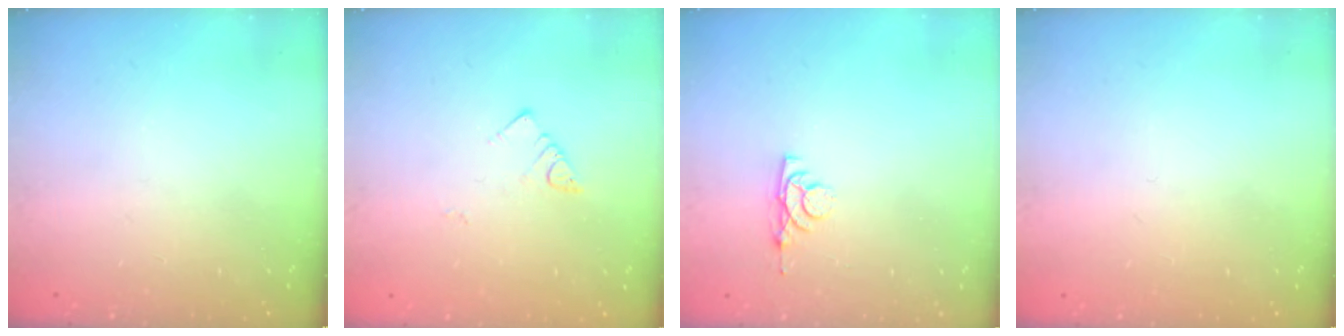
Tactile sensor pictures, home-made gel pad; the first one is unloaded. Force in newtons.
{"total": 2.7, "press": 2.7, "slide": 0.3}
{"total": 4.2, "press": 4.1, "slide": 0.8}
{"total": 0.8, "press": 0.8, "slide": 0.1}